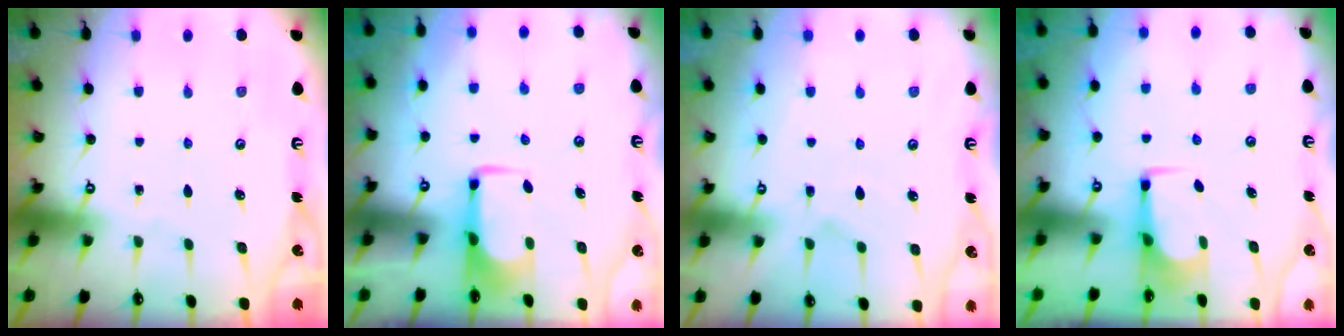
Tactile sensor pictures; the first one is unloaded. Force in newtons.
{"total": 2.0, "press": 2.0, "slide": 0.4}
{"total": 2.1, "press": 1.8, "slide": 1.2}
{"total": 2.5, "press": 2.5, "slide": 0.4}